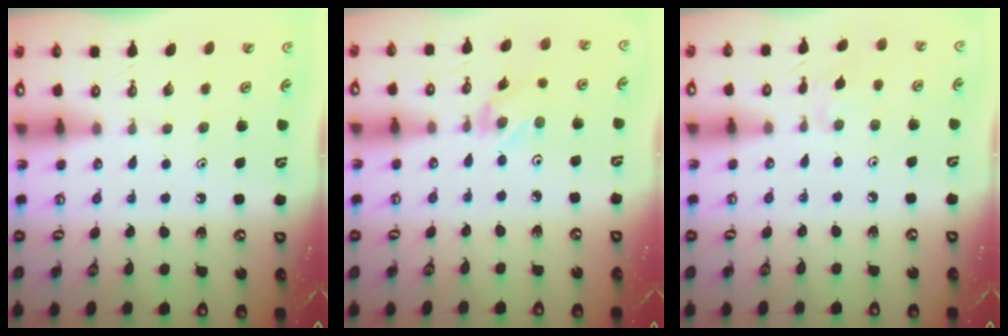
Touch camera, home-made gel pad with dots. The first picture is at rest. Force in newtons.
{"total": 1.2, "press": 1.2, "slide": 0.2}
{"total": 4.1, "press": 4.1, "slide": 0.7}